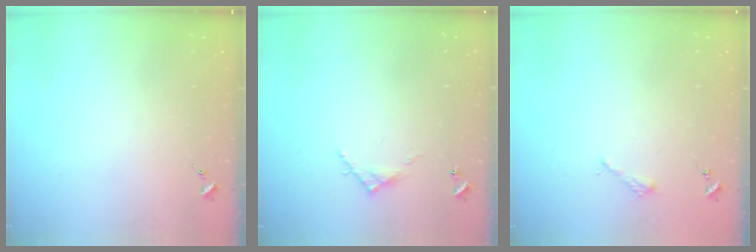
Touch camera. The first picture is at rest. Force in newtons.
{"total": 5.5, "press": 5.5, "slide": 0.3}
{"total": 2.2, "press": 2.2, "slide": 0.3}